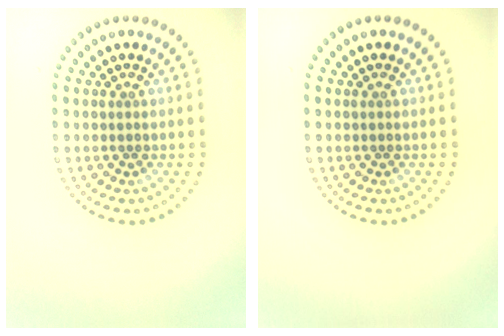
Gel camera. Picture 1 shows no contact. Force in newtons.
{"total": 0.0}